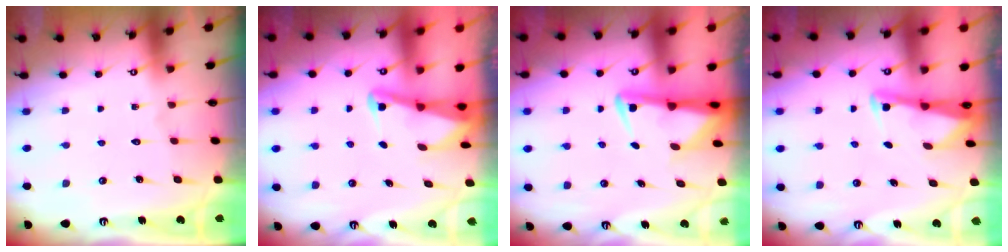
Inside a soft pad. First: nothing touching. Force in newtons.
{"total": 2.3, "press": 2.2, "slide": 0.2}
{"total": 3.8, "press": 3.7, "slide": 0.9}
{"total": 2.8, "press": 2.8, "slide": 0.2}